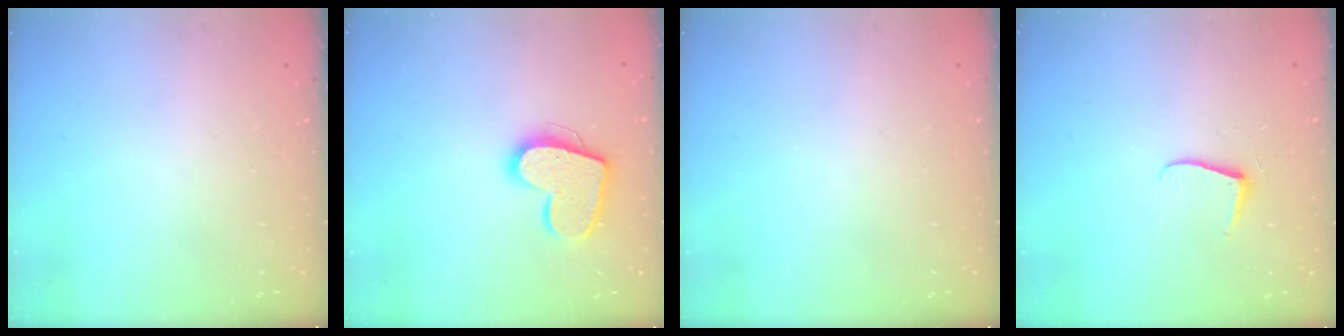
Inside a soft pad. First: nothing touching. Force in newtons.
{"total": 14.9, "press": 14.9, "slide": 1.0}
{"total": 0.0}
{"total": 5.5, "press": 5.5, "slide": 0.6}